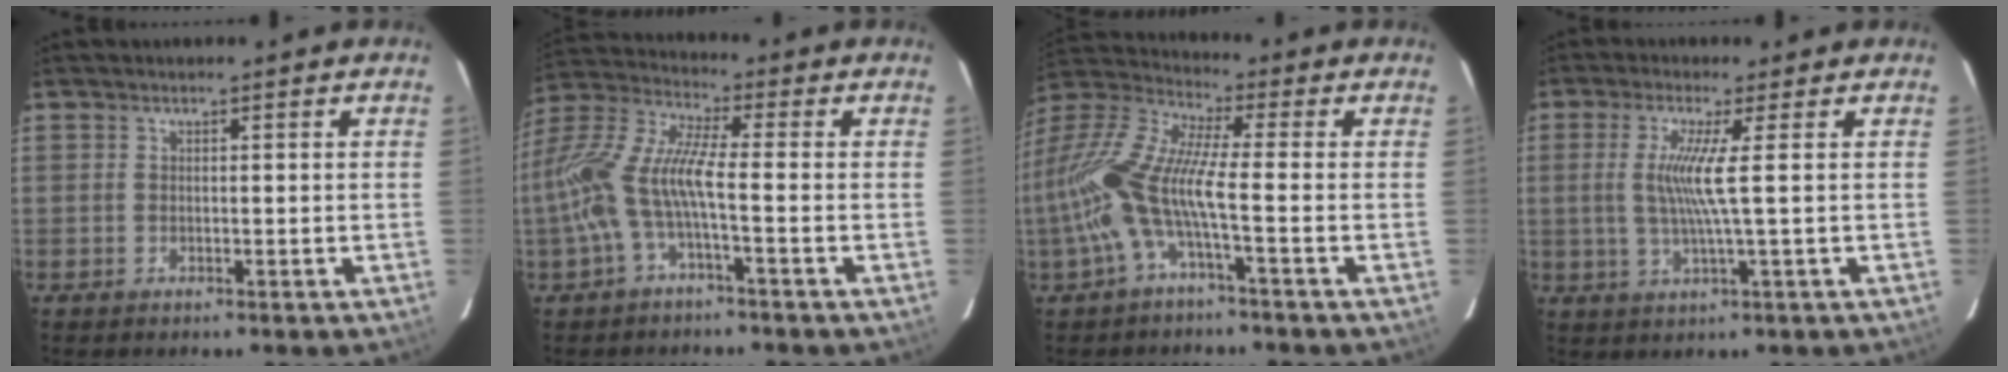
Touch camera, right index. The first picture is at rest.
{"total": 11.7, "force": [-3.1, 2.1, 11.1], "torque": [-0.233, 0.004, -0.064]}
{"total": 12.9, "force": [-2.8, 1.9, 12.4], "torque": [-0.250, 0.002, -0.062]}
{"total": 6.1, "force": [0.6, -1.1, 6.0], "torque": [-0.120, -0.005, 0.014]}